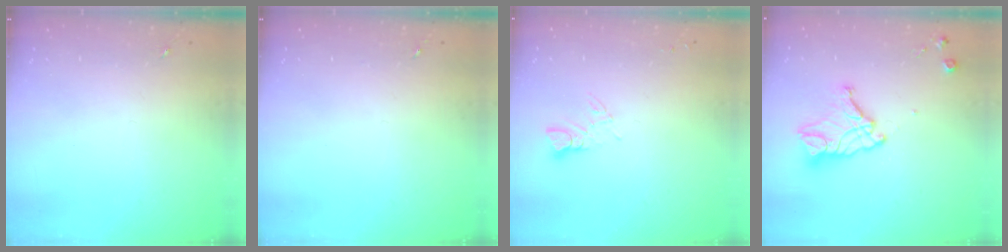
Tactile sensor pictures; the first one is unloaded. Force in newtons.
{"total": 0.0}
{"total": 4.5, "press": 4.5, "slide": 0.5}
{"total": 13.7, "press": 13.7, "slide": 1.3}